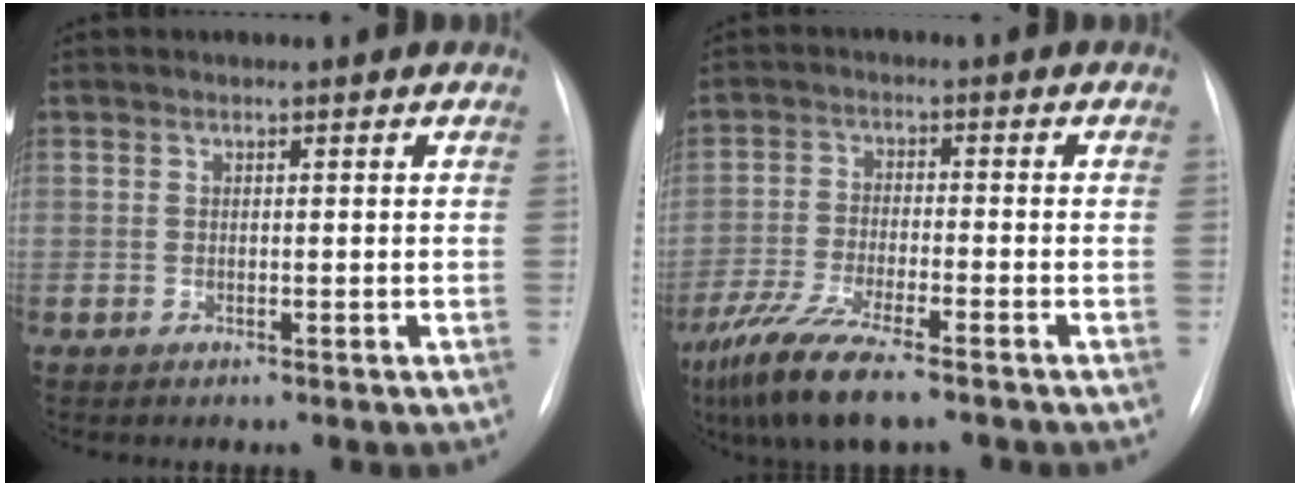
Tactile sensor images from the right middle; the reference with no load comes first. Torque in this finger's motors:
{"motor_torque": [1.22, -0.92, 0.30, 0.16]}